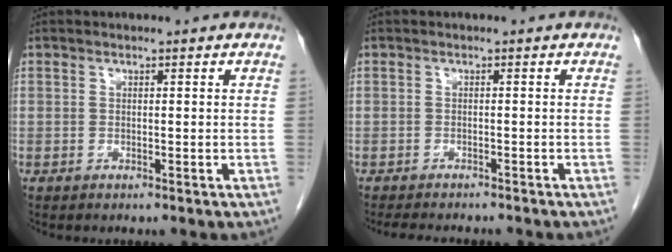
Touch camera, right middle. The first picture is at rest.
{"total": 7.2, "force": [-6.4, 1.5, 2.9], "torque": [-0.038, -0.005, -0.088]}